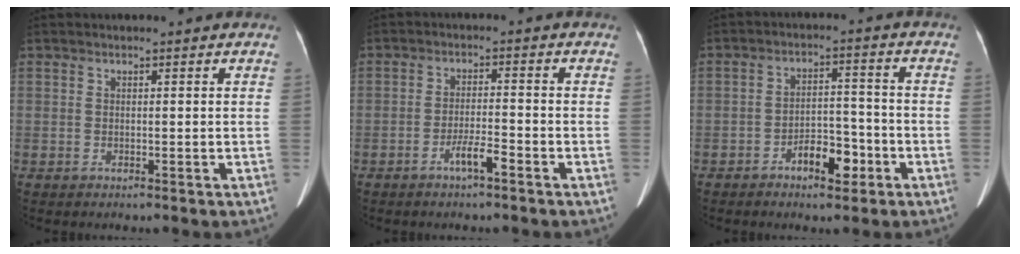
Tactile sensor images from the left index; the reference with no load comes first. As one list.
[{"total": 3.4, "force": [-2.3, 0.3, 2.5], "torque": [-0.046, 0.000, -0.045]}, {"total": 5.9, "force": [-3.3, 2.6, 4.1], "torque": [-0.064, 0.016, -0.054]}]